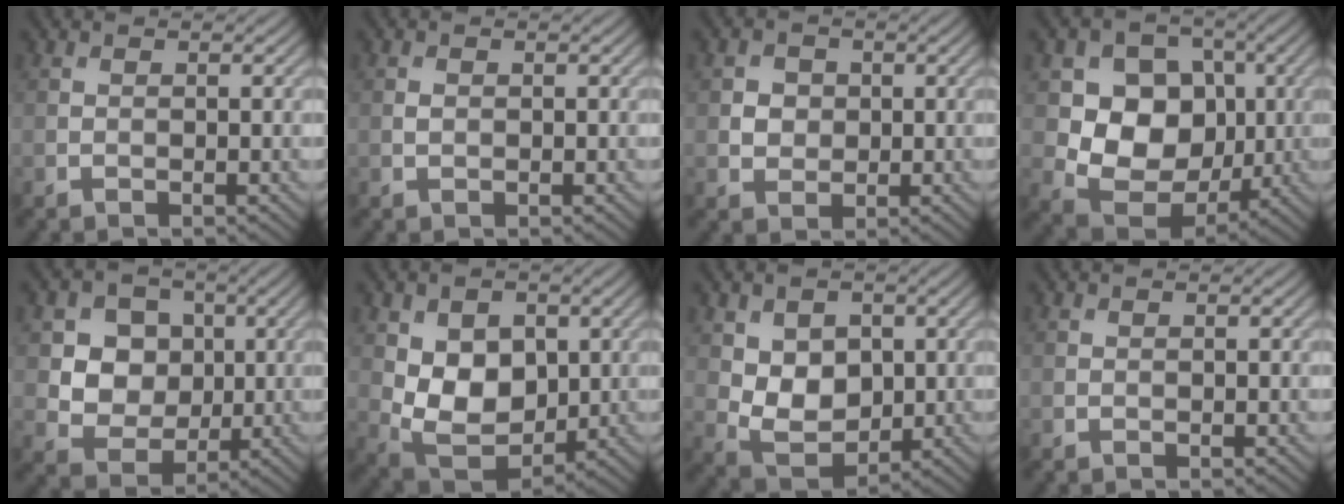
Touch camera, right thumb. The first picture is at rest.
{"total": 0.7, "force": [0.1, 0.5, 0.5], "torque": [-0.010, -0.002, 0.001]}
{"total": 2.6, "force": [0.3, 2.4, 1.0], "torque": [-0.026, -0.003, -0.001]}
{"total": 10.2, "force": [0.9, 8.4, 5.8], "torque": [-0.118, -0.019, 0.004]}
{"total": 7.5, "force": [1.7, 6.5, 3.3], "torque": [-0.087, -0.005, 0.035]}
{"total": 9.0, "force": [1.3, 6.4, 6.1], "torque": [-0.127, -0.014, 0.021]}
{"total": 6.6, "force": [1.2, 4.9, 4.3], "torque": [-0.095, -0.012, 0.025]}
{"total": 0.0}